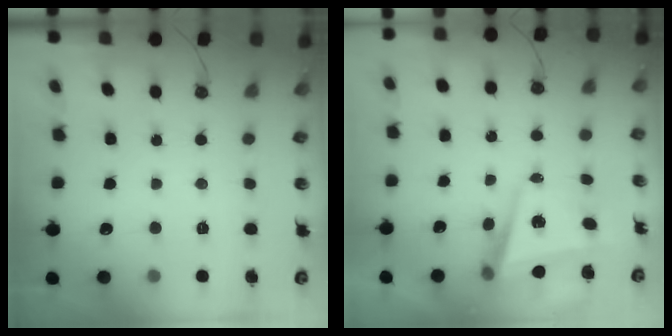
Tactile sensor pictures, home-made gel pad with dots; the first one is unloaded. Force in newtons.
{"total": 7.1, "press": 6.9, "slide": 1.5}